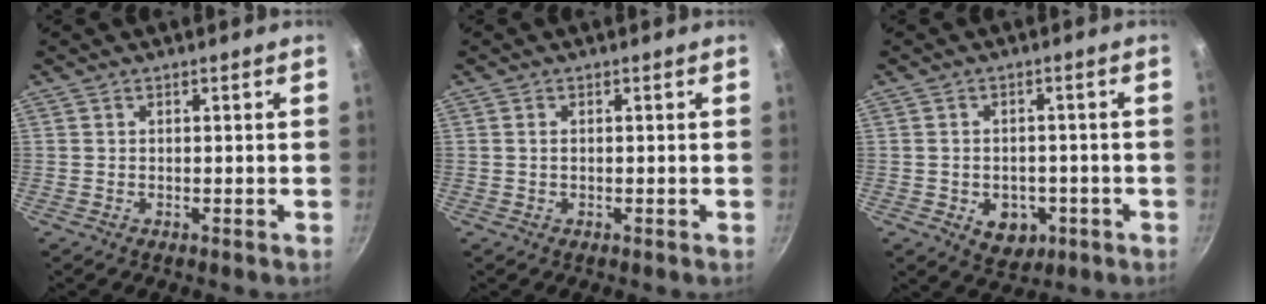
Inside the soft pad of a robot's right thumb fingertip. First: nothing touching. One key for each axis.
{"total": 0.6, "fx": 0.1, "fy": 0.2, "fz": 0.5, "tx": -0.010, "ty": 0.001, "tz": 0.002}
{"total": 7.0, "fx": -2.3, "fy": 5.3, "fz": 4.0, "tx": -0.035, "ty": 0.008, "tz": -0.019}